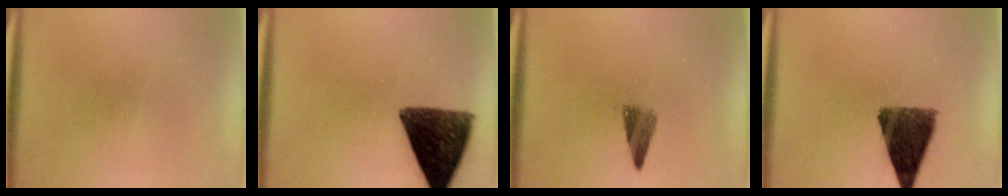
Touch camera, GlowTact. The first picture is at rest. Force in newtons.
{"total": 12.0}
{"total": 2.9}
{"total": 10.4}